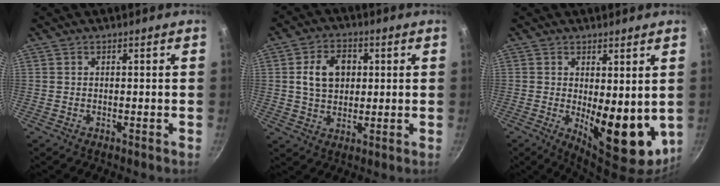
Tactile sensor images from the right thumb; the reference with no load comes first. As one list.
[{"total": 8.8, "force": [1.6, 6.5, 5.7], "torque": [-0.078, 0.006, 0.025]}, {"total": 12.3, "force": [-0.1, 5.5, 11.0], "torque": [-0.125, -0.025, 0.013]}]